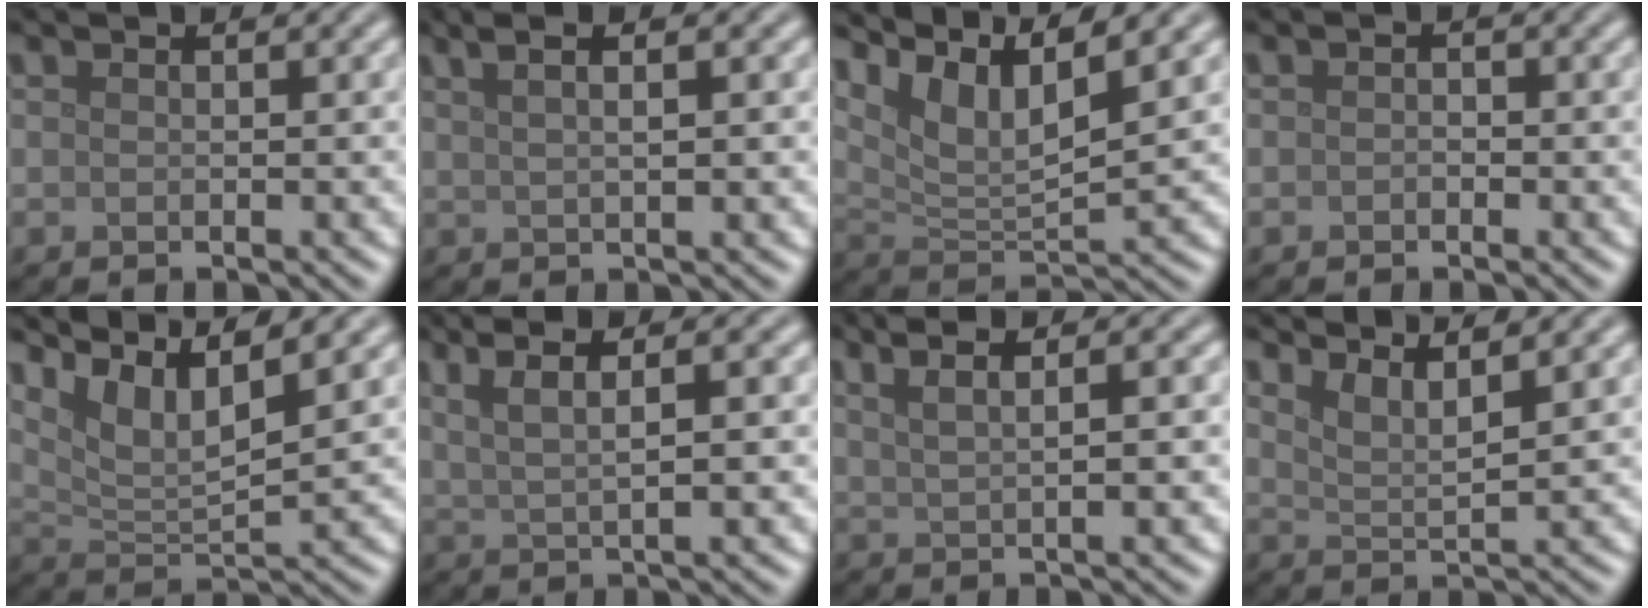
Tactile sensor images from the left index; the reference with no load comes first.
{"total": 4.8, "force": [2.5, 1.9, 3.7], "torque": [-0.037, 0.021, 0.016]}
{"total": 7.5, "force": [4.8, 2.1, 5.4], "torque": [-0.109, 0.002, 0.094]}
{"total": 0.8, "force": [-0.2, 0.6, 0.5], "torque": [-0.007, -0.002, -0.006]}
{"total": 6.6, "force": [4.2, 1.8, 4.7], "torque": [-0.097, 0.001, 0.085]}
{"total": 5.8, "force": [2.6, 1.5, 4.9], "torque": [-0.082, 0.010, 0.032]}
{"total": 5.9, "force": [2.8, 2.2, 4.6], "torque": [-0.057, 0.023, 0.023]}
{"total": 3.4, "force": [2.7, 0.7, 2.1], "torque": [-0.030, -0.001, 0.049]}